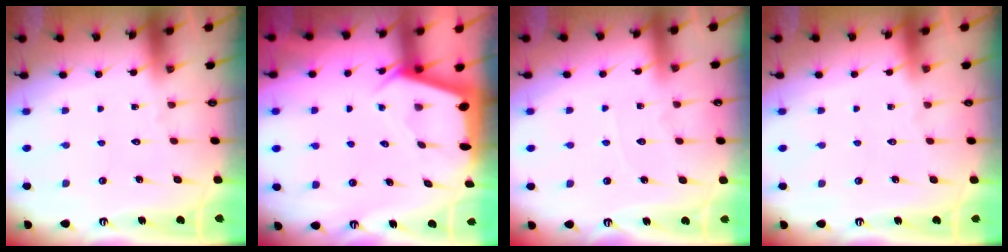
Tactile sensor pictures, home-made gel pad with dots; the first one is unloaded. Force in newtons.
{"total": 2.4, "press": 2.4, "slide": 0.3}
{"total": 2.9, "press": 2.9, "slide": 0.4}
{"total": 0.6, "press": 0.5, "slide": 0.2}